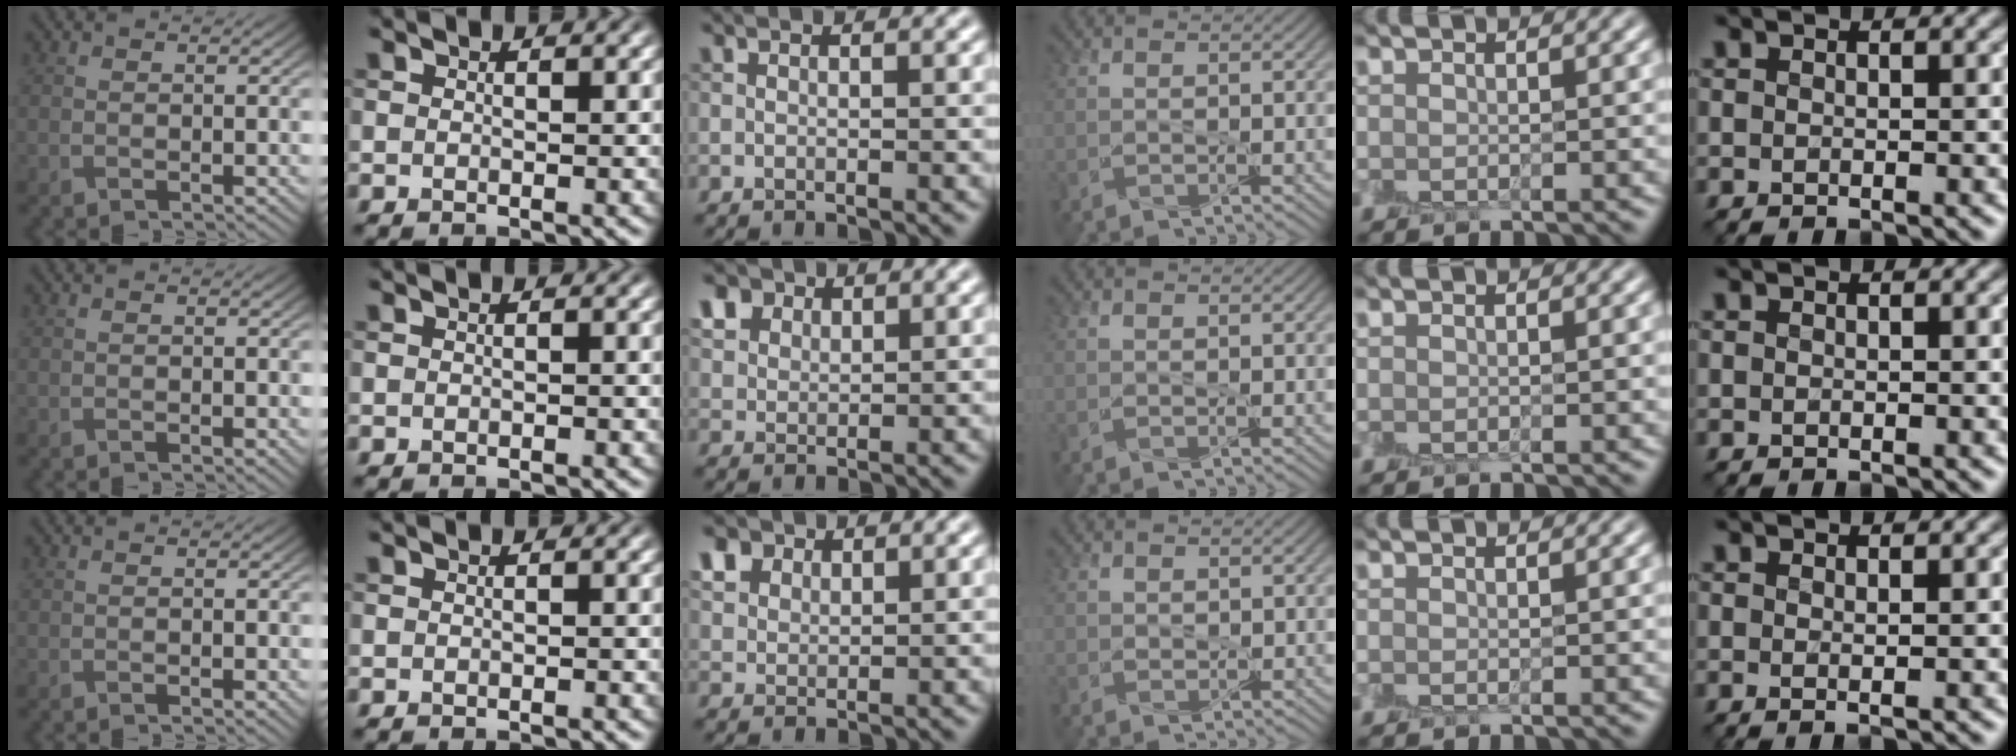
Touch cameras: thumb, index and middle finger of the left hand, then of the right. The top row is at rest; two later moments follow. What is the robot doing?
{"motion": "peel", "object": "lint roller sheet"}